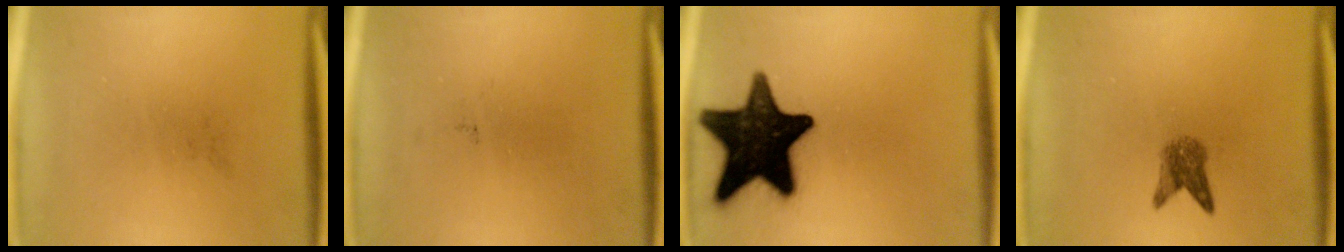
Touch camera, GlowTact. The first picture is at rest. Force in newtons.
{"total": 0.0}
{"total": 19.4}
{"total": 2.9}